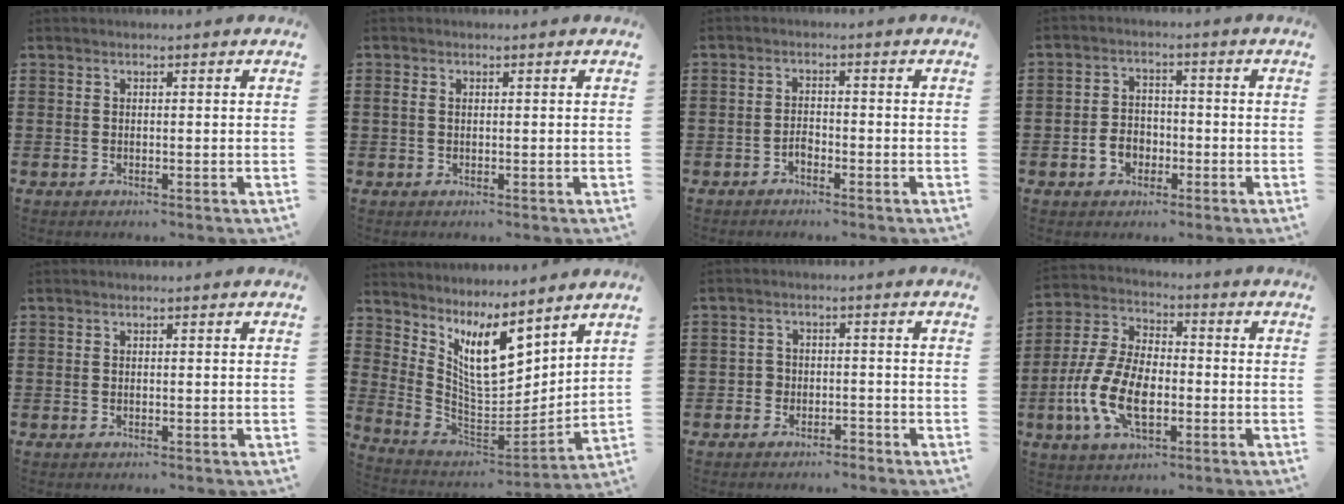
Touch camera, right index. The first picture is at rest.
{"total": 1.0, "force": [0.2, 0.7, 0.7], "torque": [-0.016, 0.006, 0.002]}
{"total": 1.6, "force": [-1.2, 0.9, 0.8], "torque": [-0.019, 0.003, -0.024]}
{"total": 3.9, "force": [-1.6, 3.1, 1.7], "torque": [-0.039, 0.003, -0.030]}
{"total": 0.0}
{"total": 9.8, "force": [5.5, 4.0, 7.1], "torque": [-0.141, -0.030, 0.106]}
{"total": 2.4, "force": [-1.9, 1.4, 0.1], "torque": [-0.011, 0.002, -0.042]}
{"total": 10.7, "force": [-3.4, 5.5, 8.5], "torque": [-0.213, -0.009, -0.069]}